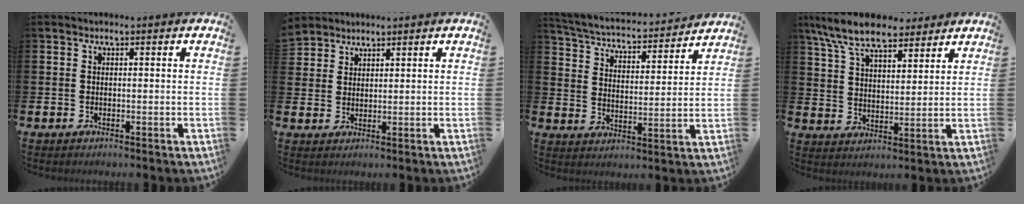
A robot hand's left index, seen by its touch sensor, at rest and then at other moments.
{"total": 3.0, "force": [2.9, 0.8, -0.5], "torque": [0.009, -0.016, 0.054]}
{"total": 4.3, "force": [4.1, 0.8, 0.8], "torque": [-0.047, -0.040, 0.064]}
{"total": 9.1, "force": [7.9, 2.8, 3.4], "torque": [-0.095, -0.026, 0.147]}